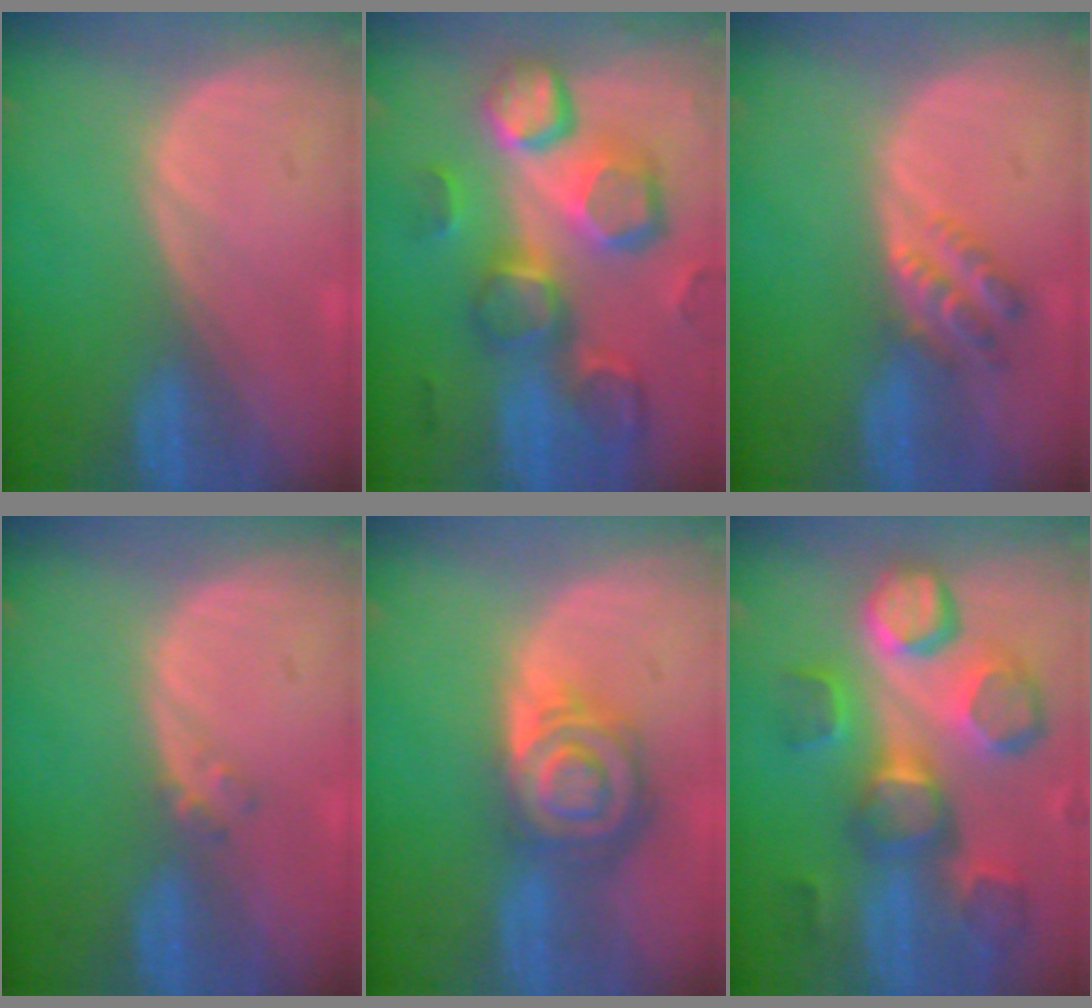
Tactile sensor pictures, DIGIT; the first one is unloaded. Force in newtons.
{"total": 13.0, "press": 11.4, "slide": 6.3}
{"total": 4.6, "press": 3.8, "slide": 2.5}
{"total": 1.2, "press": 1.2, "slide": 0.2}
{"total": 8.2, "press": 7.1, "slide": 4.1}
{"total": 12.5, "press": 11.1, "slide": 5.7}